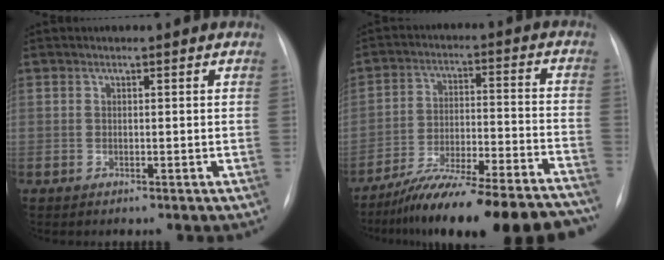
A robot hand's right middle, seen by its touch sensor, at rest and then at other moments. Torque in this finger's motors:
{"motor_torque": [1.08, -1.06, 0.65, 0.21]}